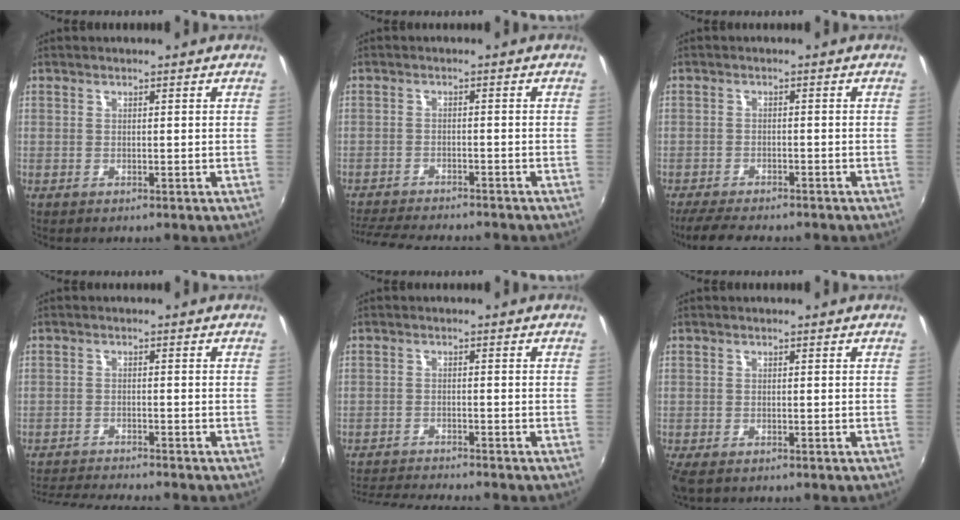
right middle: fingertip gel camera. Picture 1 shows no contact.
{"total": 11.3, "force": [-10.3, 1.7, 4.3], "torque": [-0.107, -0.020, -0.163]}
{"total": 7.2, "force": [-6.3, 1.9, 3.1], "torque": [-0.082, -0.020, -0.106]}
{"total": 7.8, "force": [-7.4, -0.2, 2.4], "torque": [-0.065, -0.019, -0.126]}
{"total": 7.6, "force": [-7.3, -0.2, 2.2], "torque": [-0.062, -0.018, -0.125]}
{"total": 3.4, "force": [-2.3, 1.4, 2.0], "torque": [-0.043, -0.018, -0.039]}